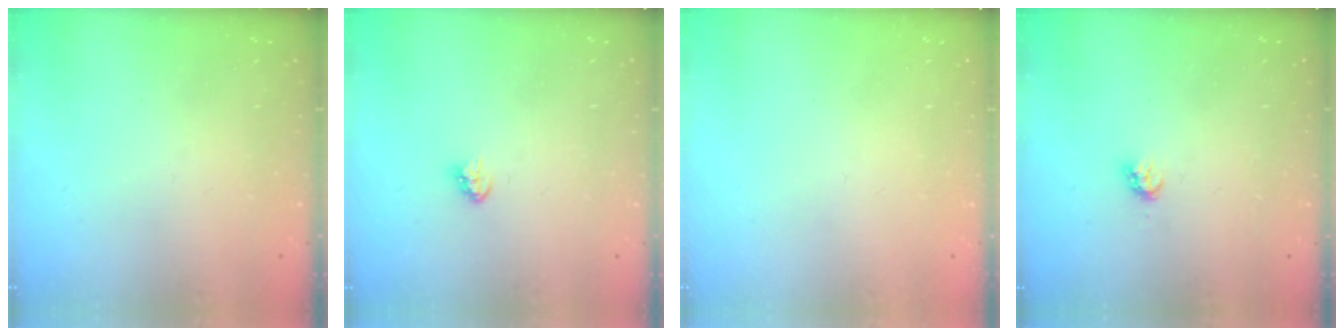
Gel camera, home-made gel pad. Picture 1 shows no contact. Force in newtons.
{"total": 3.4, "press": 3.4, "slide": 0.5}
{"total": 0.0}
{"total": 2.8, "press": 2.8, "slide": 0.2}